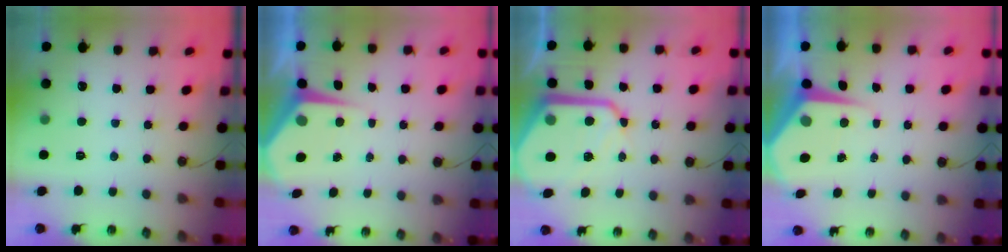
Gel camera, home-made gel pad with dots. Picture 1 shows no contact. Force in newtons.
{"total": 5.5, "press": 5.5, "slide": 0.4}
{"total": 17.6, "press": 17.5, "slide": 1.7}
{"total": 7.3, "press": 7.3, "slide": 0.6}